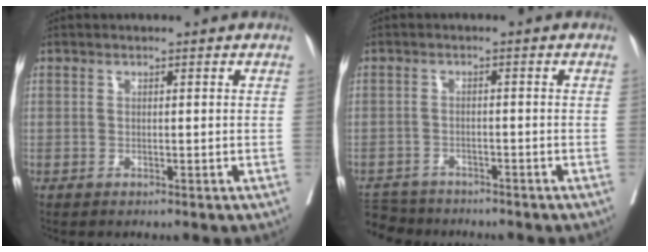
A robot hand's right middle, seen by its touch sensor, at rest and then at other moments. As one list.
[{"total": 6.3, "force": [-5.8, 2.2, 0.4], "torque": [-0.011, -0.004, -0.096]}]